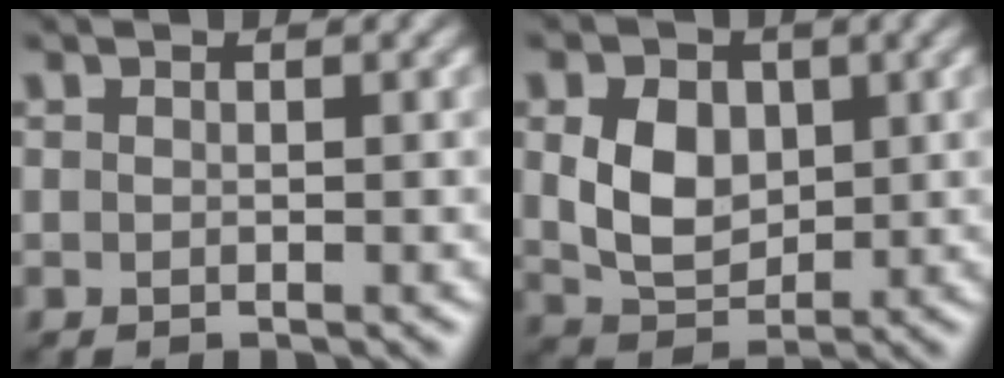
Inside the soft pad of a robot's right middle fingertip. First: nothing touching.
{"total": 4.9, "force": [0.7, 3.6, 3.2], "torque": [-0.070, -0.004, 0.014]}